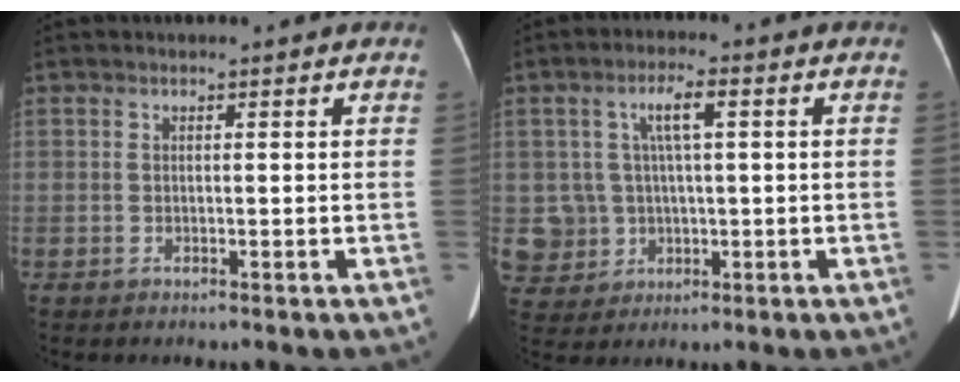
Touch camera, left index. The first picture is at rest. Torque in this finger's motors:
{"motor_torque": [0.85, -0.05, 0.48, 0.04]}